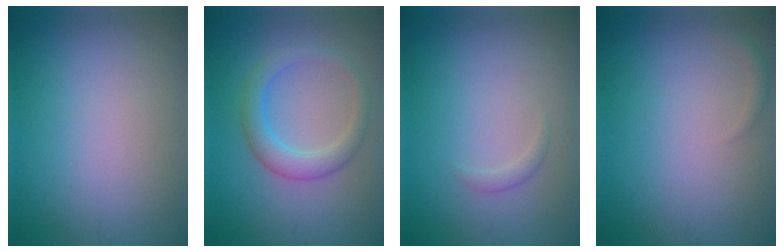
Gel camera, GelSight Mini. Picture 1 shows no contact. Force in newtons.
{"total": 3.3, "press": 3.3, "slide": 0.1}
{"total": 0.8, "press": 0.8, "slide": 0.0}
{"total": 0.7, "press": 0.7, "slide": 0.1}